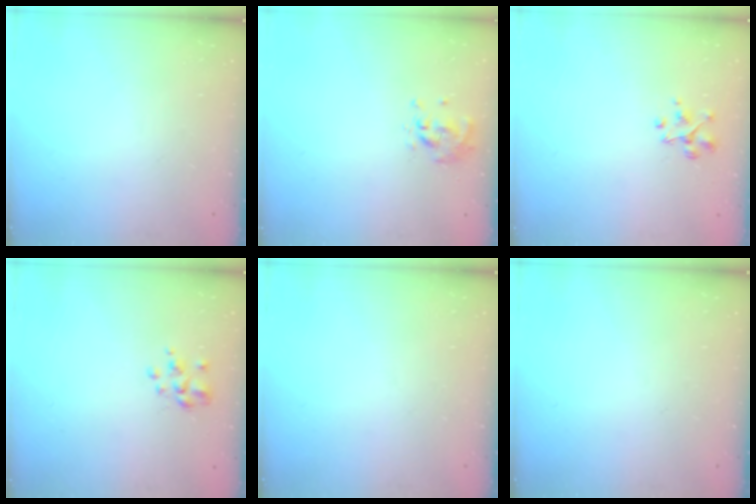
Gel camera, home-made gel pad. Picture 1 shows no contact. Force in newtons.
{"total": 0.6, "press": 0.5, "slide": 0.2}
{"total": 2.6, "press": 2.6, "slide": 0.5}
{"total": 2.7, "press": 2.6, "slide": 0.6}
{"total": 0.0}
{"total": 0.0}